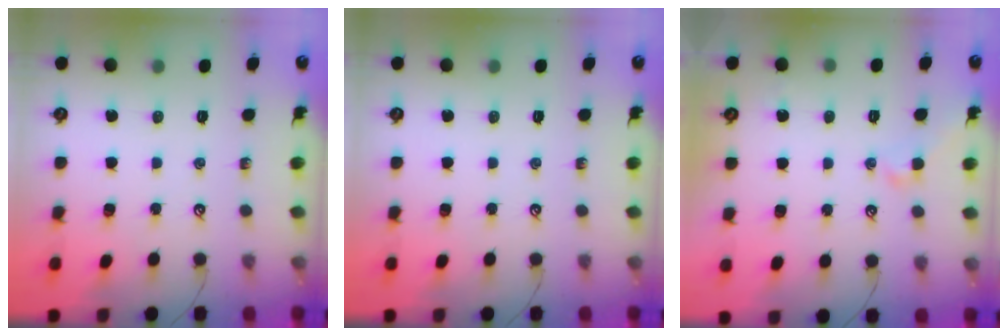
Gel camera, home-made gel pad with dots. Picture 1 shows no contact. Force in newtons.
{"total": 0.0}
{"total": 1.9, "press": 1.9, "slide": 0.5}